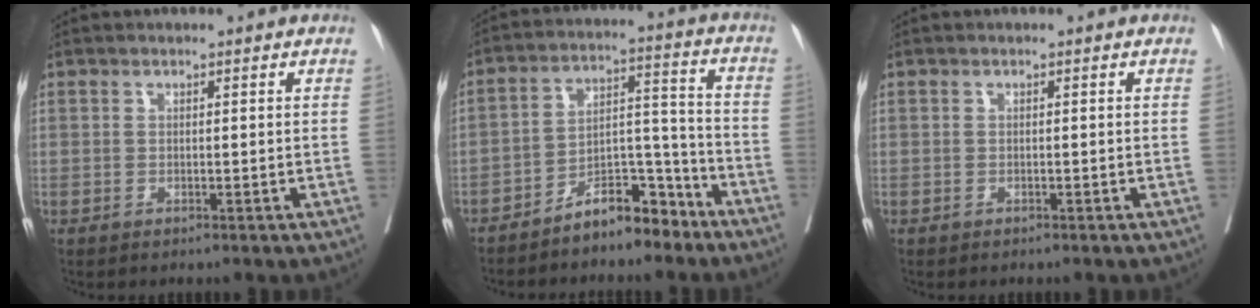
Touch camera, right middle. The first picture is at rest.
{"total": 8.9, "force": [-7.2, 3.1, 4.2], "torque": [-0.069, 0.034, -0.125]}
{"total": 0.0}